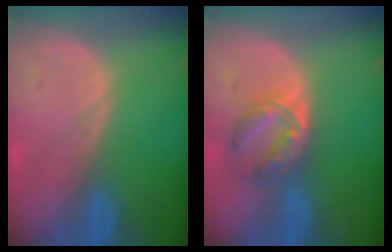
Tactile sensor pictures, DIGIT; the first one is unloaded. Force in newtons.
{"total": 5.7, "press": 5.4, "slide": 1.6}